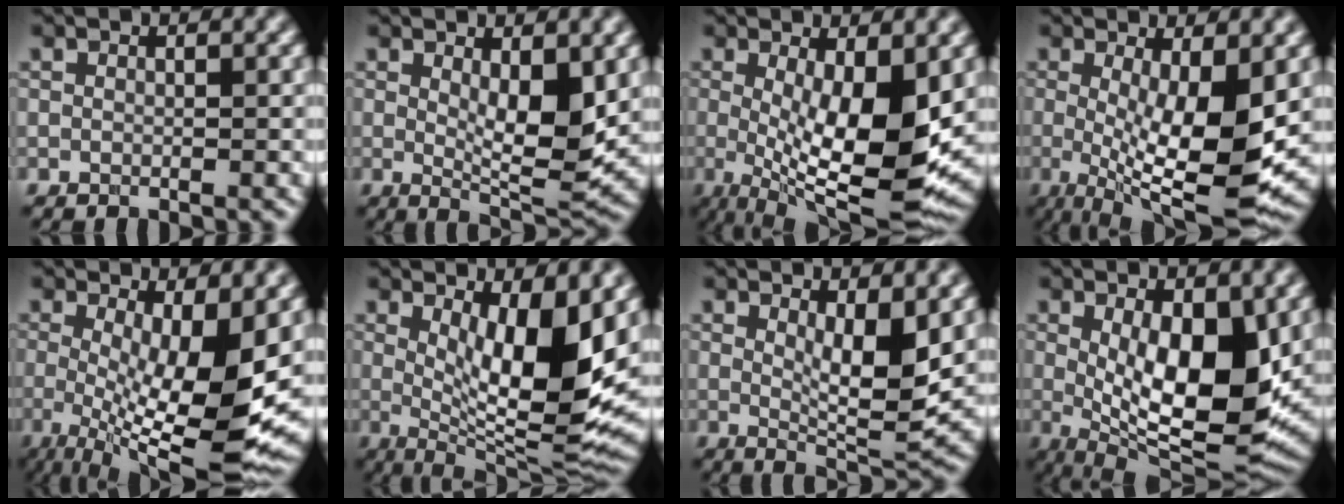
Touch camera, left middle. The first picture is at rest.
{"total": 6.3, "force": [0.8, 2.1, 5.9], "torque": [-0.090, -0.018, 0.021]}
{"total": 11.3, "force": [-0.5, 3.4, 10.8], "torque": [-0.173, -0.025, -0.003]}
{"total": 10.3, "force": [-0.7, 2.9, 9.9], "torque": [-0.159, -0.023, -0.006]}
{"total": 11.5, "force": [-0.9, 3.4, 11.0], "torque": [-0.166, -0.021, -0.009]}
{"total": 10.6, "force": [2.1, 3.0, 10.0], "torque": [-0.150, -0.022, 0.041]}
{"total": 6.0, "force": [1.1, 1.7, 5.6], "torque": [-0.086, -0.018, 0.026]}
{"total": 11.1, "force": [0.6, 4.3, 10.3], "torque": [-0.159, -0.022, 0.017]}